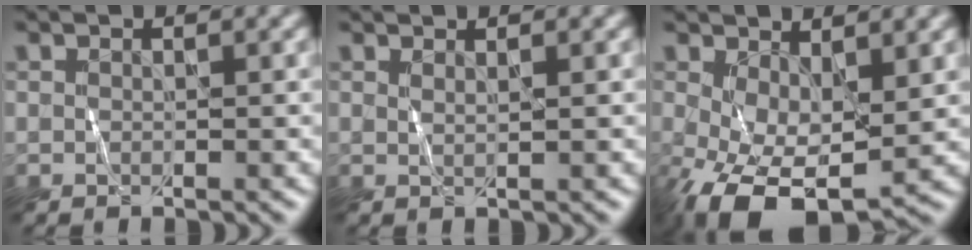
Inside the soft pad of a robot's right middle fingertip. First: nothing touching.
{"total": 1.1, "force": [0.7, 0.3, 0.8], "torque": [-0.006, 0.000, 0.007]}
{"total": 8.0, "force": [-1.9, 4.1, 6.5], "torque": [-0.141, -0.019, -0.026]}